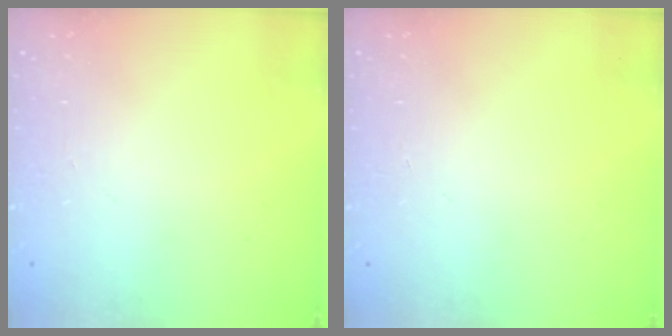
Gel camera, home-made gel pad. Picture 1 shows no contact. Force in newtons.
{"total": 0.0}